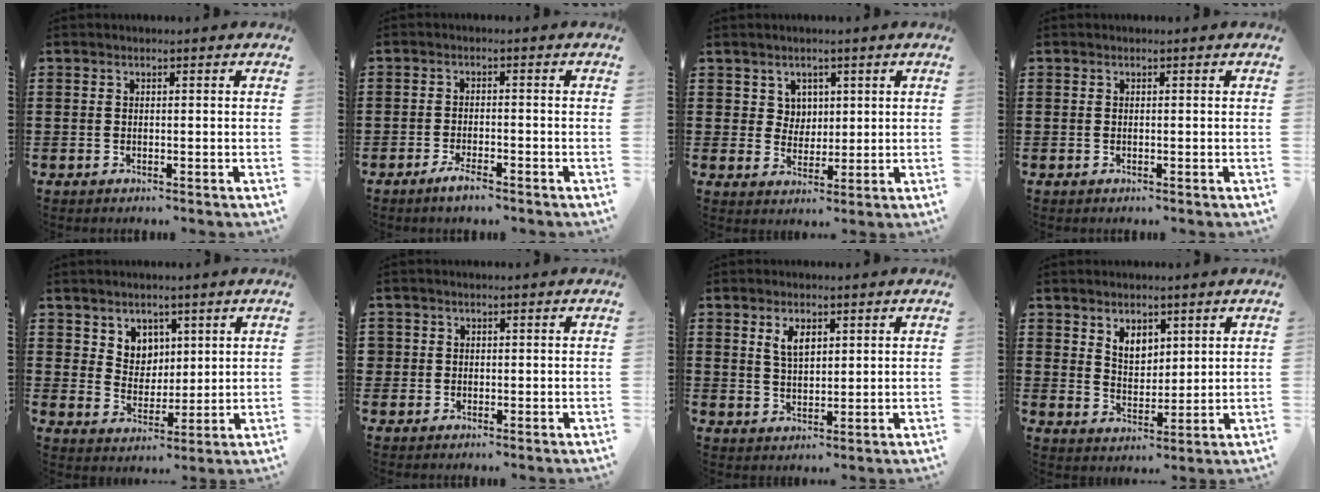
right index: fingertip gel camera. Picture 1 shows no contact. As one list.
[{"total": 2.4, "force": [-1.9, 0.4, 1.4], "torque": [-0.031, 0.000, -0.038]}, {"total": 3.7, "force": [1.8, 3.2, 0.6], "torque": [-0.018, 0.009, 0.032]}, {"total": 0.0}, {"total": 5.3, "force": [3.3, 4.1, 0.3], "torque": [-0.031, 0.004, 0.062]}, {"total": 1.3, "force": [0.3, 1.3, 0.1], "torque": [-0.007, 0.006, 0.005]}, {"total": 3.6, "force": [1.8, 1.8, 2.5], "torque": [-0.056, 0.007, 0.033]}, {"total": 4.4, "force": [3.1, 2.8, 1.4], "torque": [-0.031, 0.004, 0.055]}]